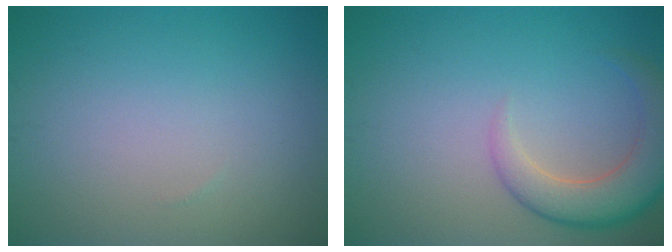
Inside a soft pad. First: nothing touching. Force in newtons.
{"total": 5.0, "press": 5.0, "slide": 0.4}